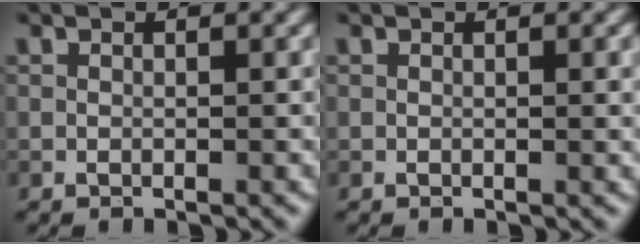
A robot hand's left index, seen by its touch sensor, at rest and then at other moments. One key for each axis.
{"total": 1.0, "fx": 0.1, "fy": 0.2, "fz": 1.0, "tx": -0.014, "ty": 0.000, "tz": 0.001}